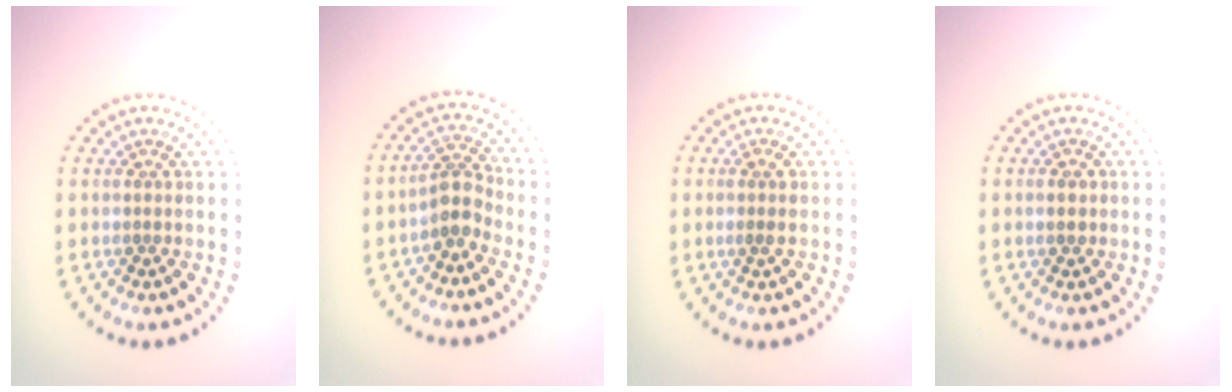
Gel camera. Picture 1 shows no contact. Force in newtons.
{"total": 2.6, "press": 2.0, "slide": 1.7}
{"total": 1.1, "press": 1.0, "slide": 0.5}
{"total": 1.5, "press": 1.5, "slide": 0.1}